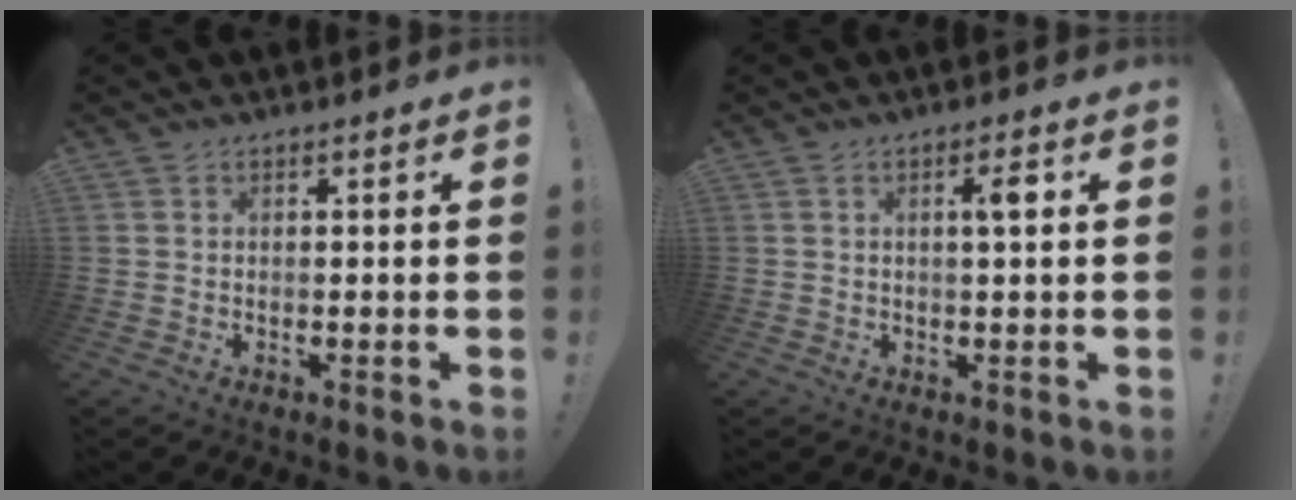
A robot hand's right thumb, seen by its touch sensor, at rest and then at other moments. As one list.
[{"total": 3.4, "force": [0.7, 0.4, 3.3], "torque": [-0.050, -0.001, 0.004]}]